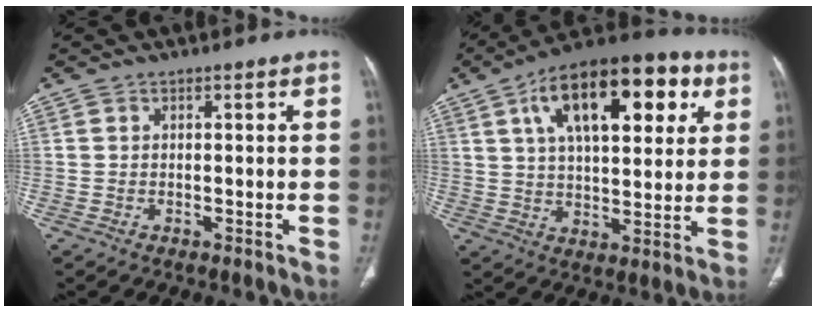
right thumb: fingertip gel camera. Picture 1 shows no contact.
{"total": 22.7, "force": [8.7, 10.8, 18.0], "torque": [-0.250, 0.005, 0.135]}